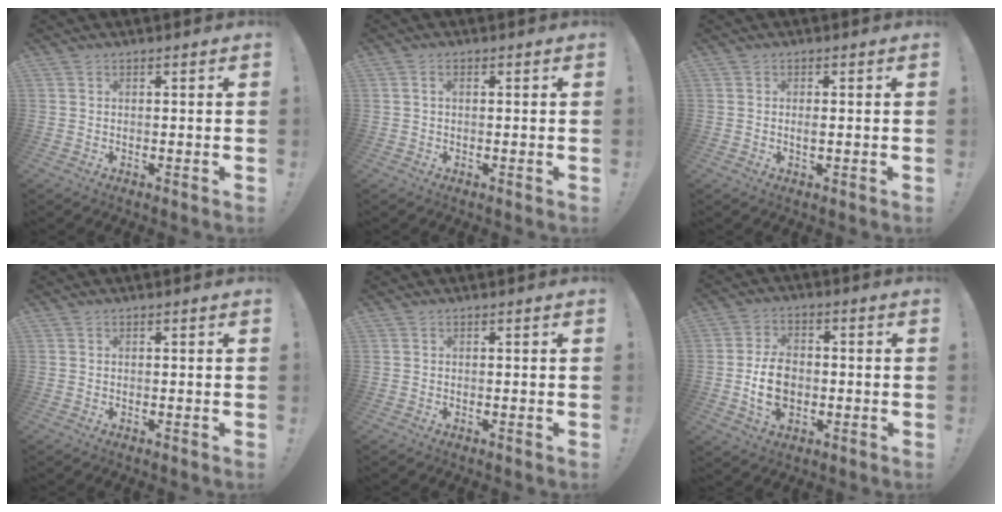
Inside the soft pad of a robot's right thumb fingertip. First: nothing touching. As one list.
[{"total": 1.5, "force": [0.2, 0.8, 1.3], "torque": [-0.035, 0.007, 0.005]}, {"total": 1.2, "force": [-0.2, 0.3, 1.2], "torque": [-0.015, -0.002, -0.005]}, {"total": 0.0}, {"total": 0.0}, {"total": 10.6, "force": [-1.7, 7.6, 7.3], "torque": [-0.125, 0.003, -0.028]}]